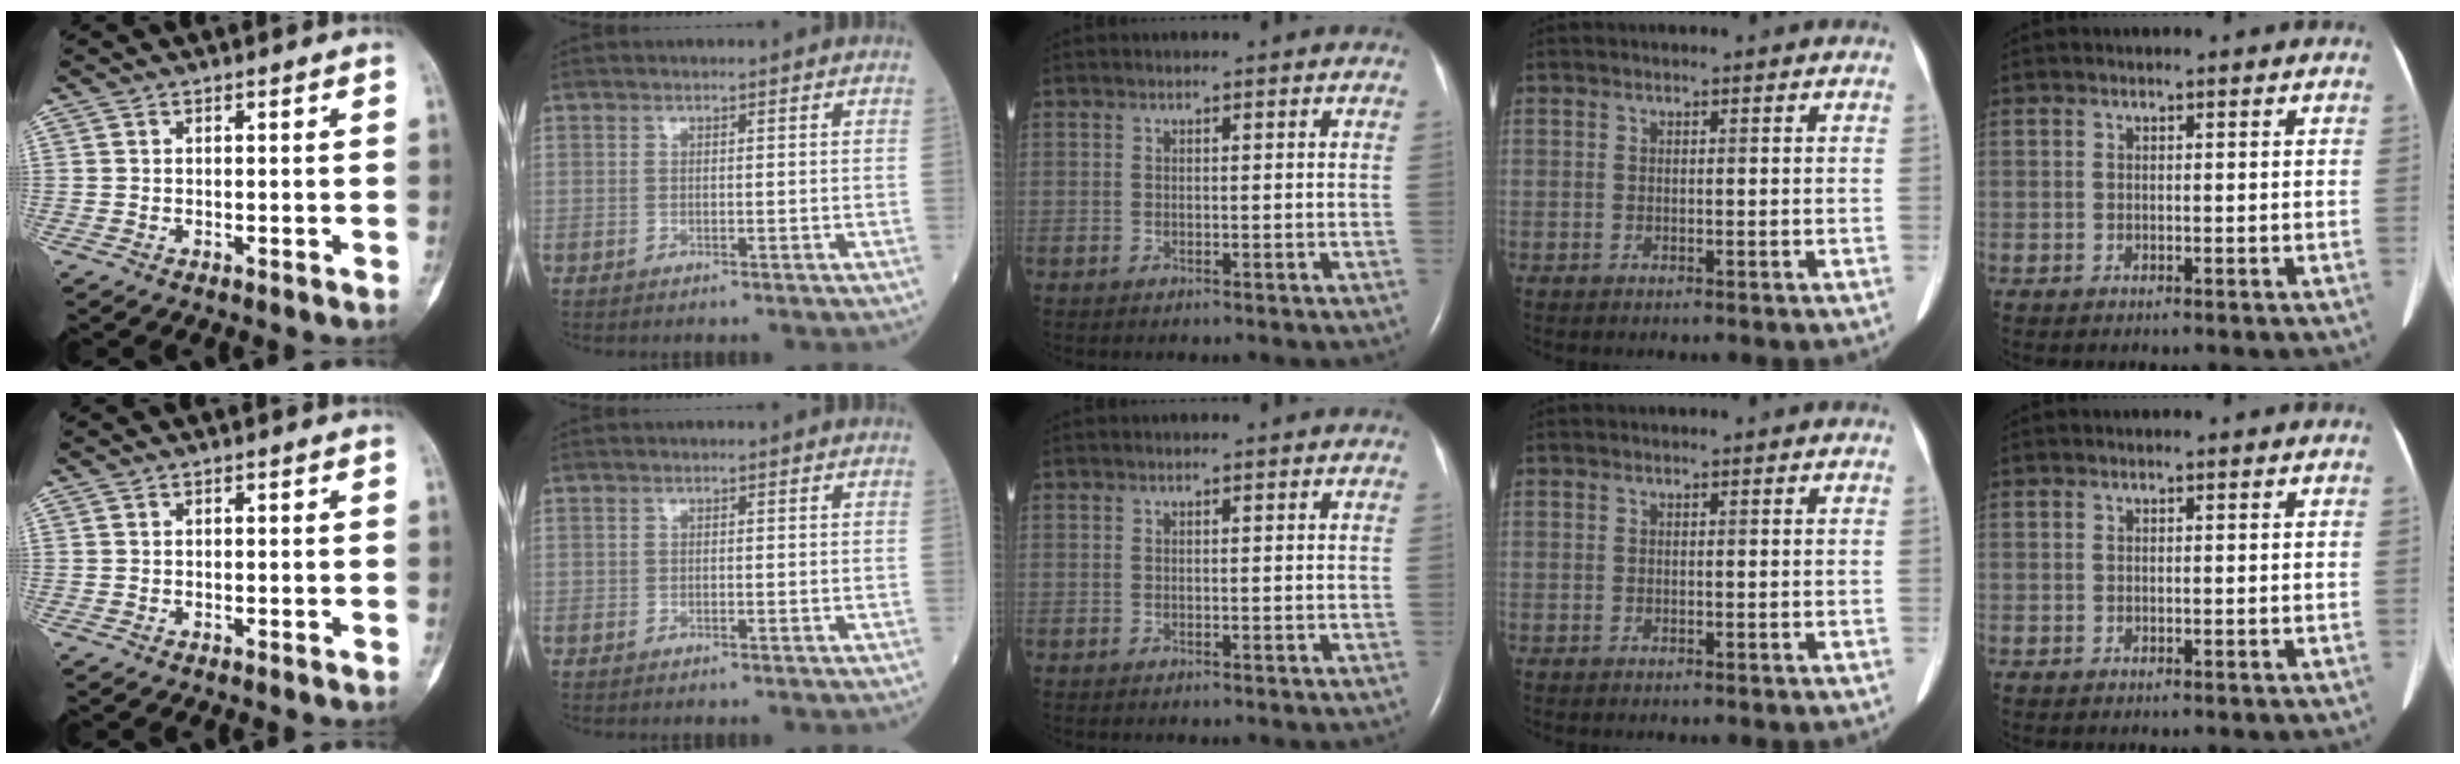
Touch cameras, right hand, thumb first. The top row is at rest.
{}